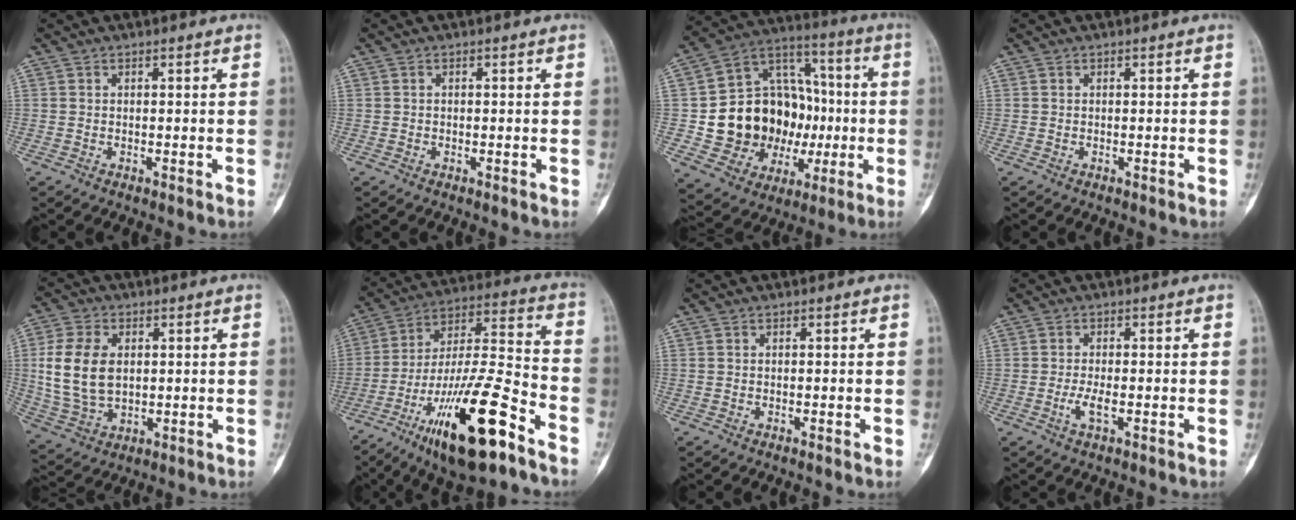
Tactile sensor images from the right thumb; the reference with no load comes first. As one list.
[{"total": 0.0}, {"total": 22.3, "force": [-2.0, 18.0, 13.1], "torque": [-0.155, 0.038, -0.011]}, {"total": 0.0}, {"total": 12.2, "force": [1.6, 8.1, 9.1], "torque": [-0.176, -0.003, 0.039]}, {"total": 23.7, "force": [-13.0, 5.9, 18.9], "torque": [-0.348, 0.063, -0.224]}, {"total": 0.0}, {"total": 2.9, "force": [-0.8, 0.9, 2.6], "torque": [-0.060, -0.004, -0.015]}]